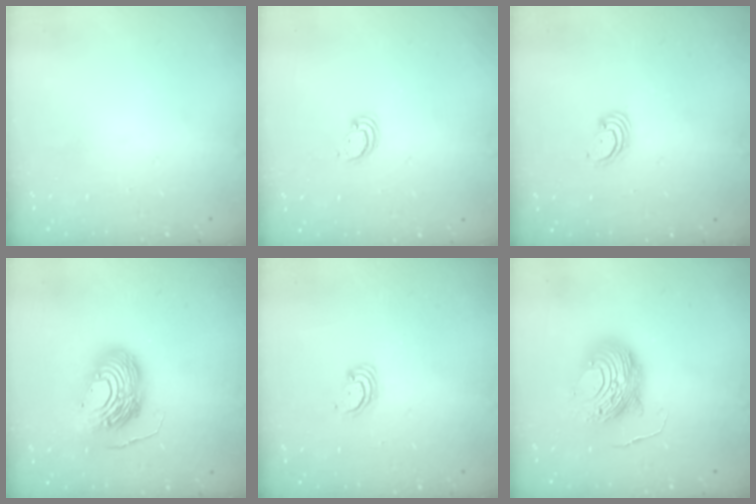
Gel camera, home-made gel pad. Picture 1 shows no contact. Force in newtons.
{"total": 2.6, "press": 2.6, "slide": 0.2}
{"total": 2.5, "press": 2.5, "slide": 0.3}
{"total": 14.7, "press": 14.7, "slide": 1.3}
{"total": 2.3, "press": 2.3, "slide": 0.2}
{"total": 11.2, "press": 11.1, "slide": 1.1}